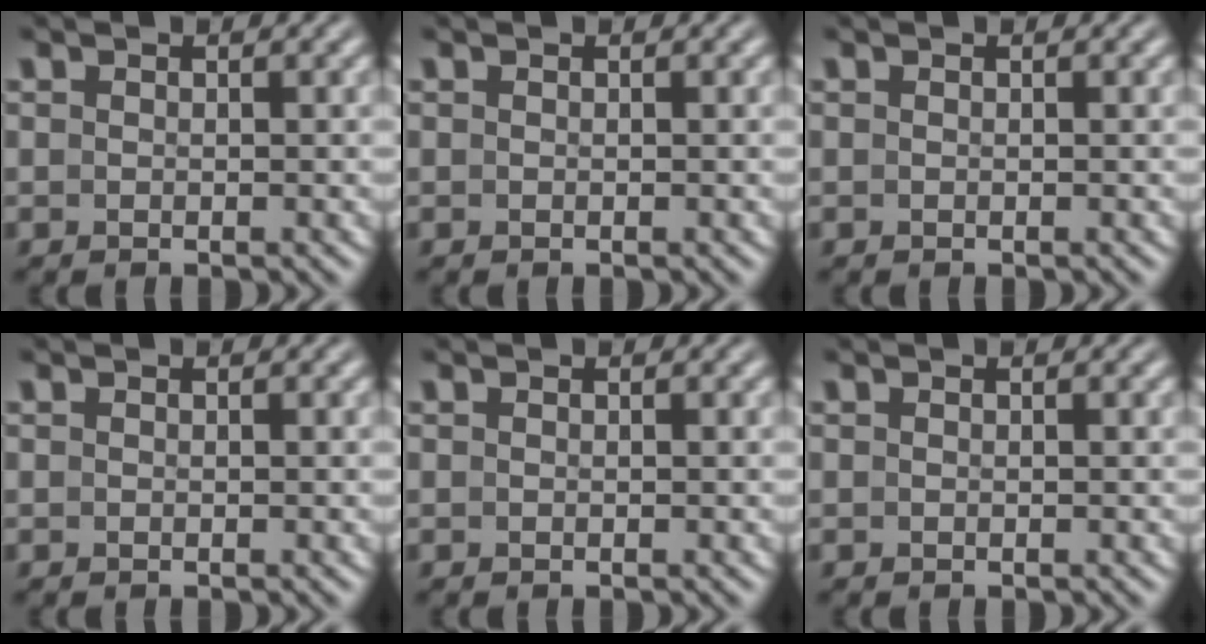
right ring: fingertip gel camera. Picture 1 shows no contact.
{"total": 0.0}
{"total": 0.0}
{"total": 0.0}
{"total": 0.0}
{"total": 0.0}